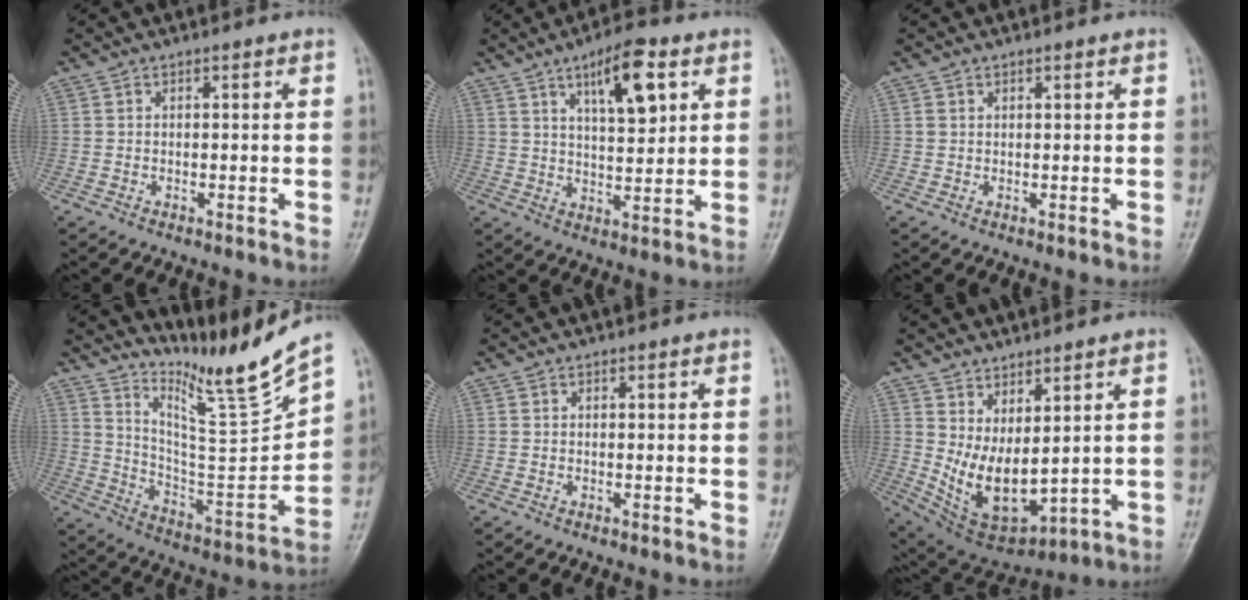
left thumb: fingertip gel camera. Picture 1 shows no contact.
{"total": 13.4, "force": [6.5, 4.8, 10.8], "torque": [-0.152, -0.028, 0.109]}
{"total": 0.6, "force": [0.3, 0.5, 0.3], "torque": [-0.004, -0.001, 0.007]}
{"total": 14.2, "force": [12.6, -1.1, 6.5], "torque": [-0.086, -0.110, 0.229]}
{"total": 0.0}
{"total": 11.4, "force": [2.4, 5.5, 9.7], "torque": [-0.160, -0.039, 0.072]}